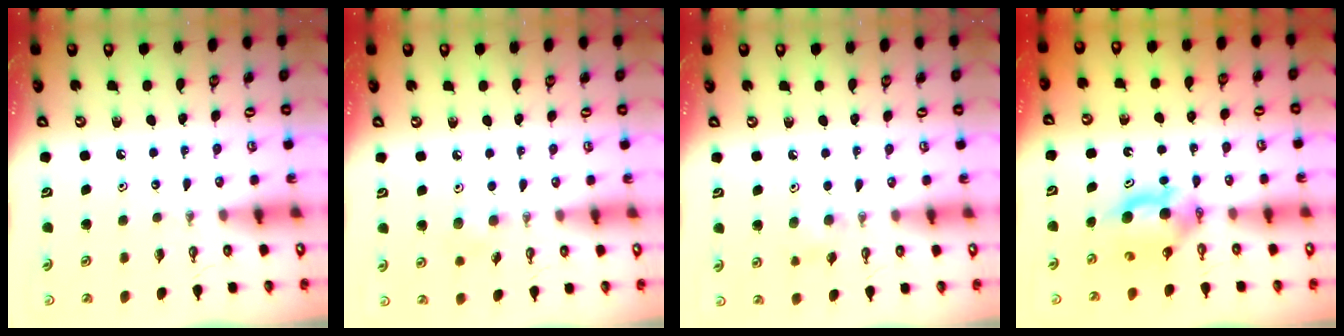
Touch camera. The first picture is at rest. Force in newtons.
{"total": 6.4, "press": 6.3, "slide": 1.0}
{"total": 8.3, "press": 7.7, "slide": 3.1}
{"total": 5.9, "press": 5.8, "slide": 1.2}